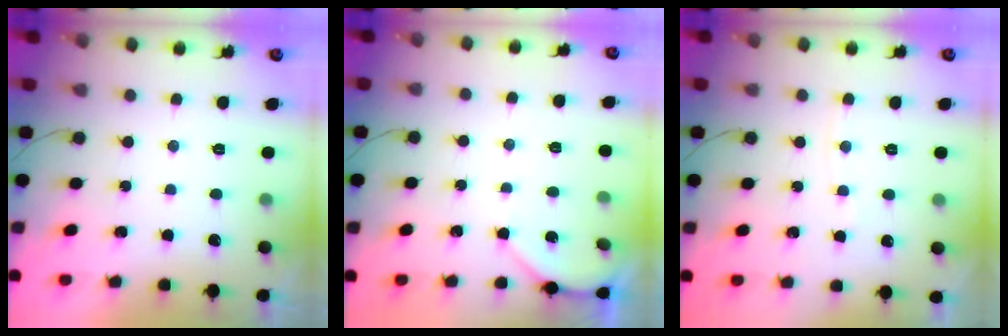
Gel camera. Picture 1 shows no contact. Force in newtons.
{"total": 2.3, "press": 2.2, "slide": 0.4}
{"total": 2.2, "press": 2.2, "slide": 0.2}